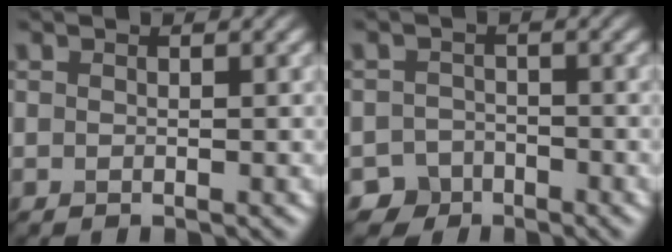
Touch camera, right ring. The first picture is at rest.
{"total": 3.2, "force": [-2.4, 2.2, 0.0], "torque": [0.022, 0.003, -0.040]}